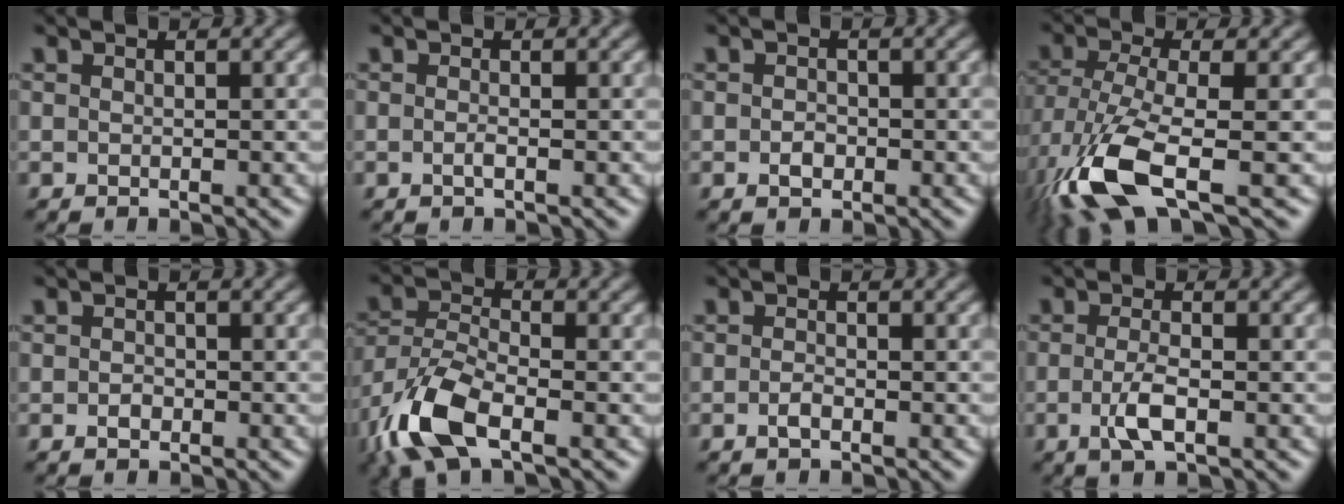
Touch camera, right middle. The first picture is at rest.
{"total": 0.7, "force": [-0.3, 0.1, 0.6], "torque": [-0.014, -0.002, -0.006]}
{"total": 1.2, "force": [-0.4, 0.9, 0.8], "torque": [-0.013, -0.002, -0.009]}
{"total": 10.1, "force": [-4.6, 3.5, 8.2], "torque": [-0.191, -0.016, -0.093]}
{"total": 0.9, "force": [-0.4, 0.7, 0.5], "torque": [-0.010, -0.002, -0.008]}
{"total": 7.7, "force": [-4.4, 3.1, 5.4], "torque": [-0.125, -0.007, -0.098]}
{"total": 1.0, "force": [-0.5, 0.4, 0.7], "torque": [-0.017, -0.001, -0.010]}
{"total": 2.7, "force": [-0.7, 0.8, 2.4], "torque": [-0.053, -0.005, -0.016]}